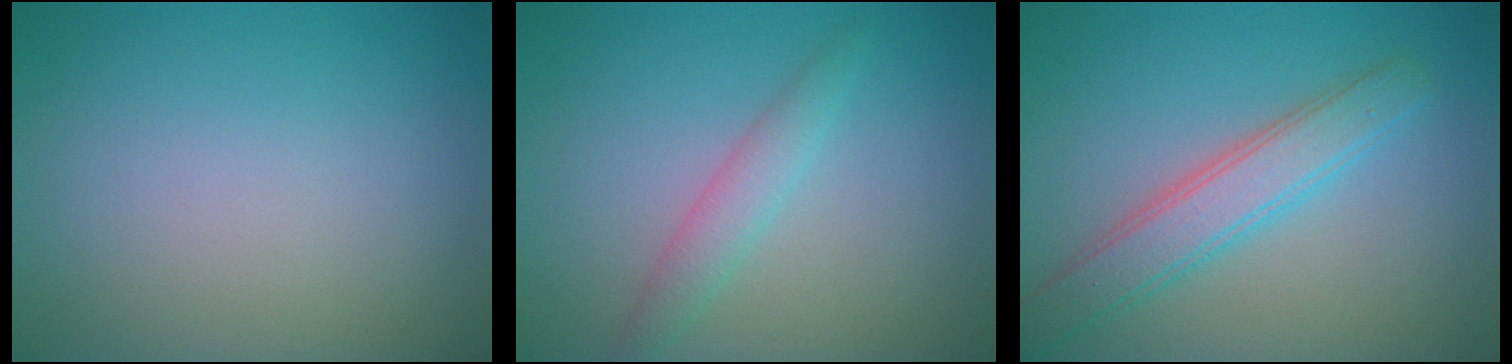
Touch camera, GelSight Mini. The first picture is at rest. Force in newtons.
{"total": 2.0, "press": 2.0, "slide": 0.0}
{"total": 3.9, "press": 3.9, "slide": 0.1}